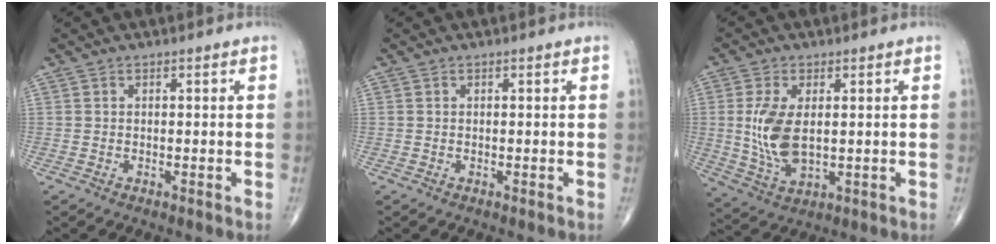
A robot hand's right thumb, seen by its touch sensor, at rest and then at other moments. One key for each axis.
{"total": 0.0}
{"total": 9.6, "fx": 0.8, "fy": 5.1, "fz": 8.2, "tx": -0.170, "ty": -0.013, "tz": 0.027}